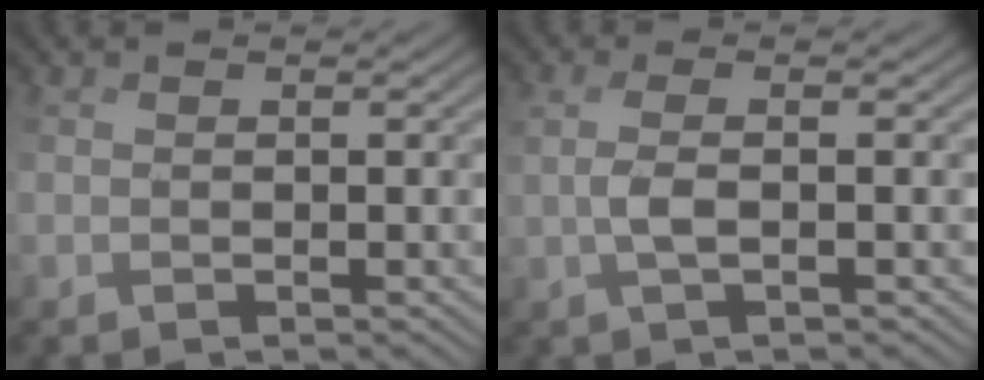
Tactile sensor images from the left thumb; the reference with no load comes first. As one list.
[{"total": 1.9, "force": [0.7, -0.9, 1.5], "torque": [-0.022, 0.016, 0.008]}]